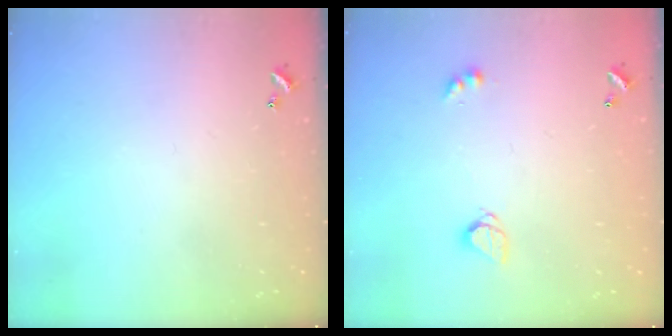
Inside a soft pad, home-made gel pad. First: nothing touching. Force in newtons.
{"total": 3.3, "press": 3.2, "slide": 0.4}